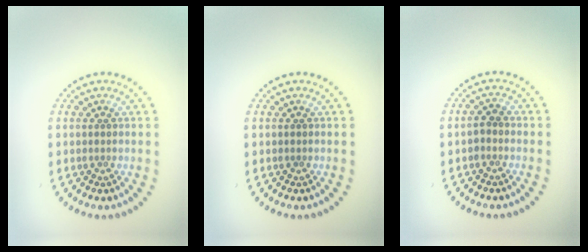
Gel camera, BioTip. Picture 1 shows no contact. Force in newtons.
{"total": 0.0}
{"total": 1.1, "press": 1.0, "slide": 0.5}